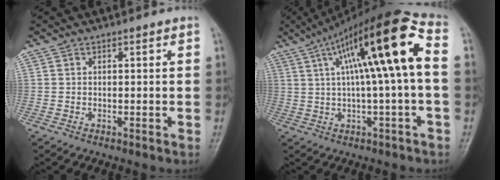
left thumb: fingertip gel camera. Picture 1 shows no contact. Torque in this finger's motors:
{"motor_torque": [0.57, 1.33, 2.16, -0.61, 0.36]}